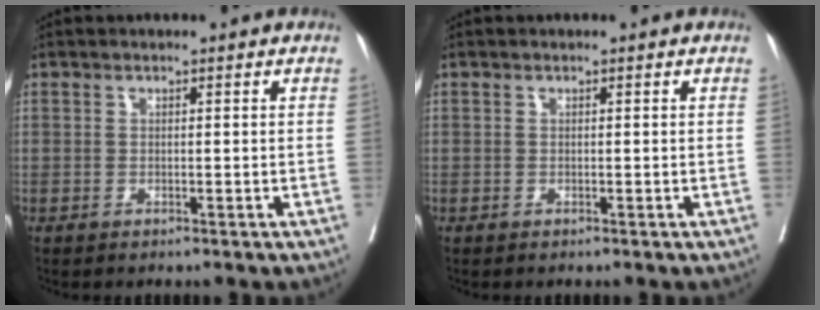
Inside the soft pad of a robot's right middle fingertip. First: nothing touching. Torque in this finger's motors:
{"motor_torque": [-0.04, -0.04, -0.01, -0.01]}